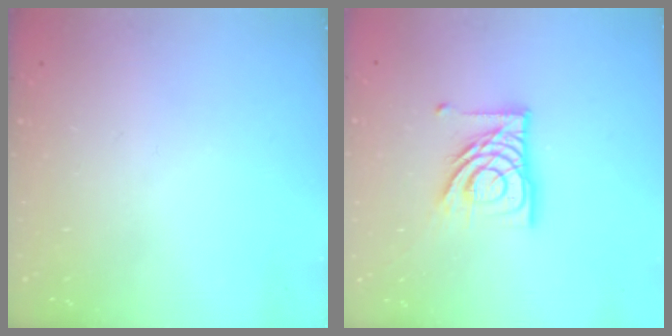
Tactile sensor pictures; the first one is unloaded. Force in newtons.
{"total": 14.7, "press": 14.6, "slide": 1.7}